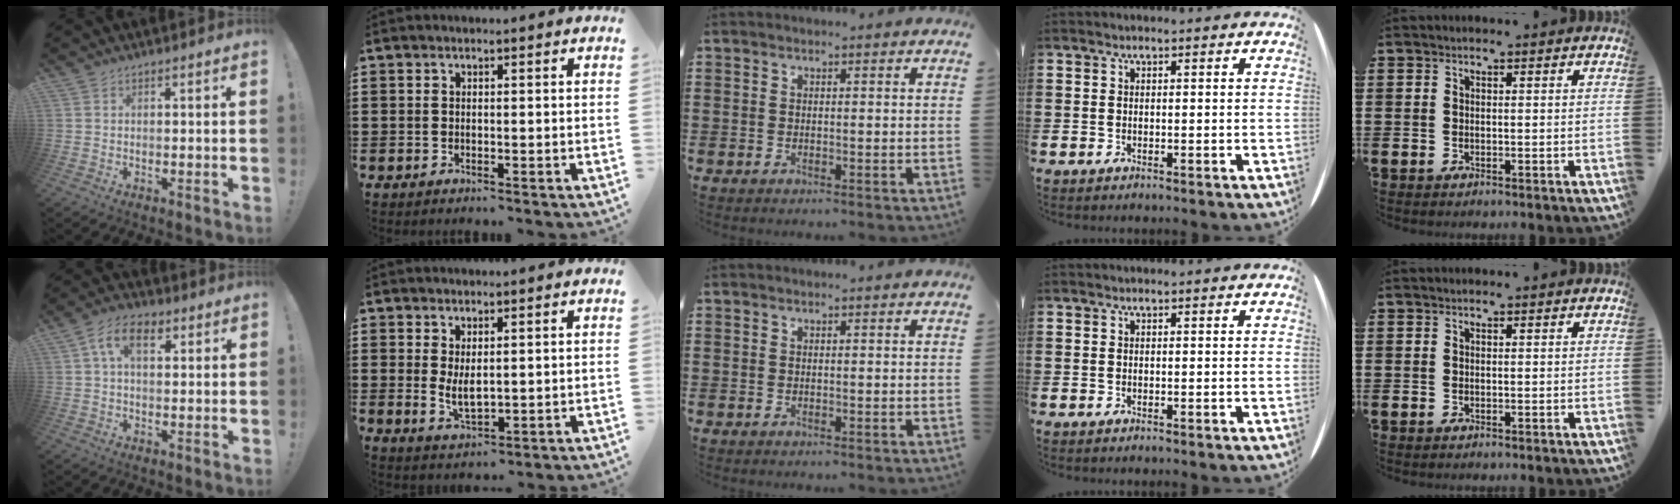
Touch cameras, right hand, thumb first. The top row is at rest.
{"thumb": {"total": 8.0, "force": [2.3, 4.8, 6.0], "torque": [-0.097, 0.012, 0.041]}, "index": {"total": 3.6, "force": [0.6, 1.5, 3.2], "torque": [-0.053, -0.002, 0.010]}}